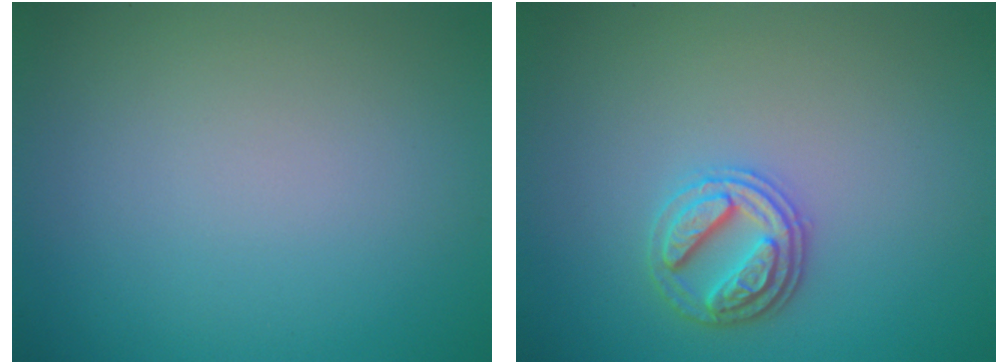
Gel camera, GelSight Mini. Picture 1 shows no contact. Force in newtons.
{"total": 2.9, "press": 2.8, "slide": 0.7}